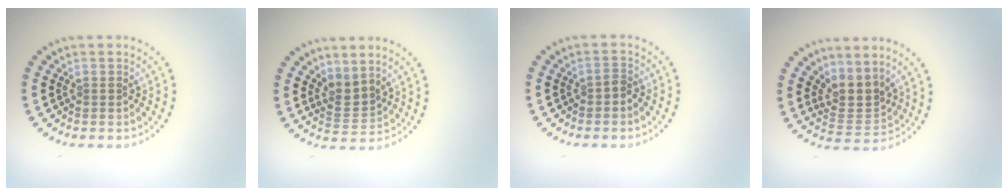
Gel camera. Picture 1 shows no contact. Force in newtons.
{"total": 2.1, "press": 1.5, "slide": 1.6}
{"total": 1.0, "press": 0.8, "slide": 0.5}
{"total": 3.0, "press": 2.1, "slide": 2.1}